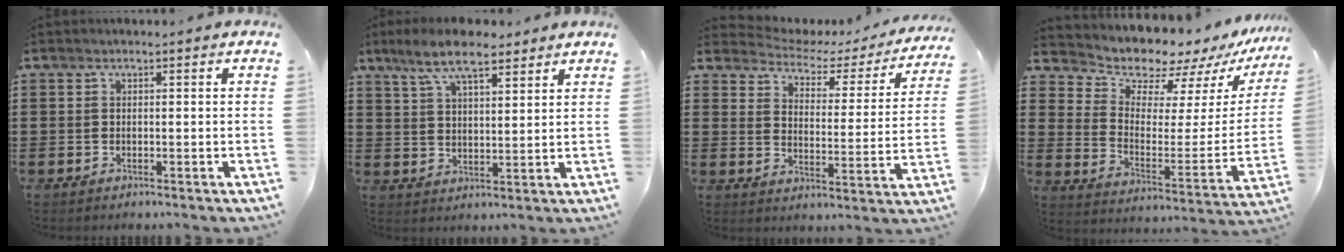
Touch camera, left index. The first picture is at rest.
{"total": 8.3, "force": [6.3, 2.3, 4.9], "torque": [-0.111, -0.004, 0.115]}
{"total": 3.0, "force": [2.8, 1.1, 0.5], "torque": [-0.033, -0.023, 0.039]}
{"total": 8.2, "force": [7.7, 2.5, 1.3], "torque": [-0.057, -0.073, 0.133]}